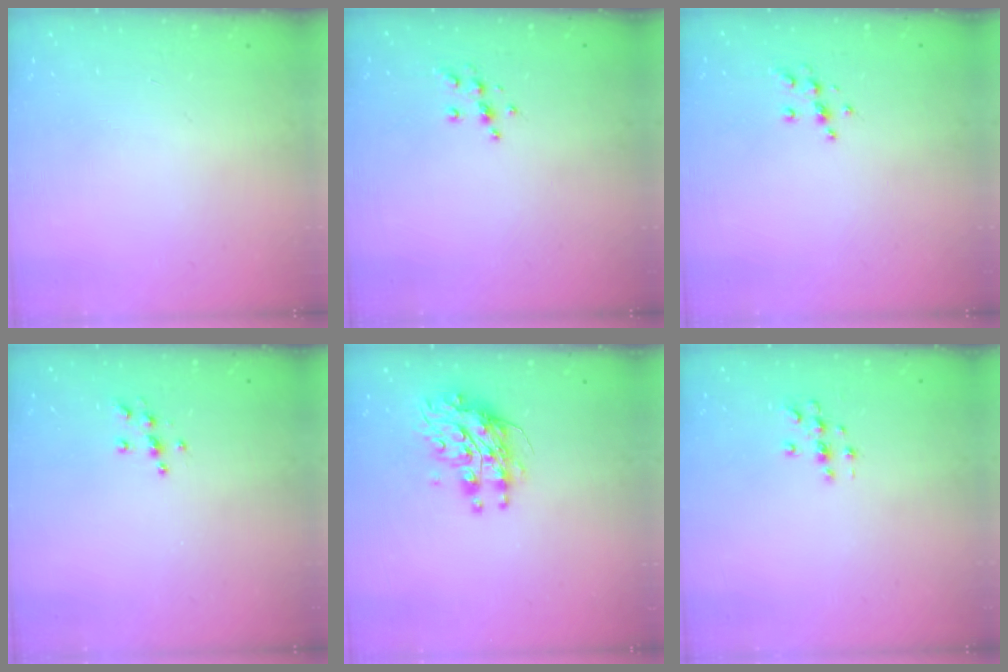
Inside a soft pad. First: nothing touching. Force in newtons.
{"total": 6.2, "press": 6.2, "slide": 0.6}
{"total": 6.2, "press": 6.2, "slide": 0.6}
{"total": 5.5, "press": 5.5, "slide": 0.4}
{"total": 8.9, "press": 8.9, "slide": 0.5}
{"total": 3.0, "press": 3.0, "slide": 0.3}